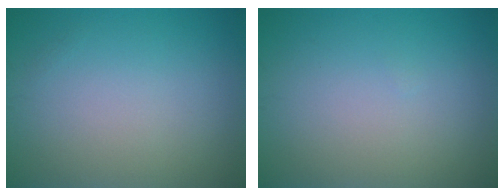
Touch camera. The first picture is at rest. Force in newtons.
{"total": 0.0}